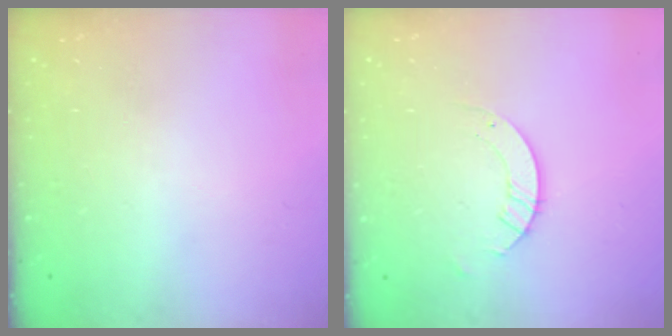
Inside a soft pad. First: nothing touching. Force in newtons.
{"total": 3.2, "press": 3.2, "slide": 0.3}